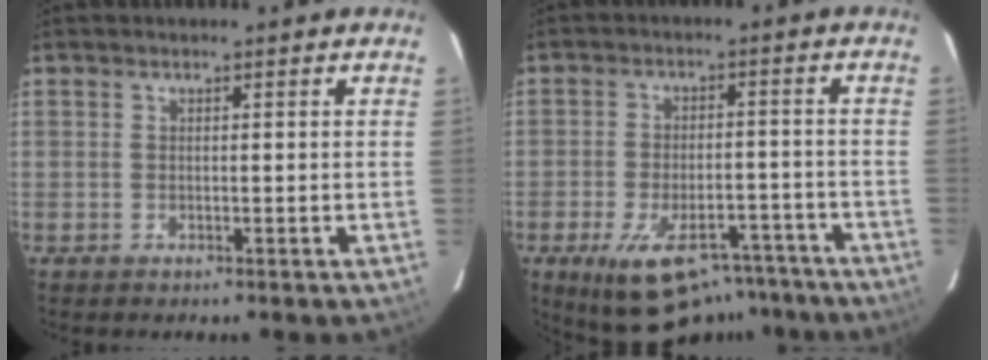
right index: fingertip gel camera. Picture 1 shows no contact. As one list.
[{"total": 16.3, "force": [-11.5, 7.6, 8.6], "torque": [-0.167, -0.006, -0.155]}]